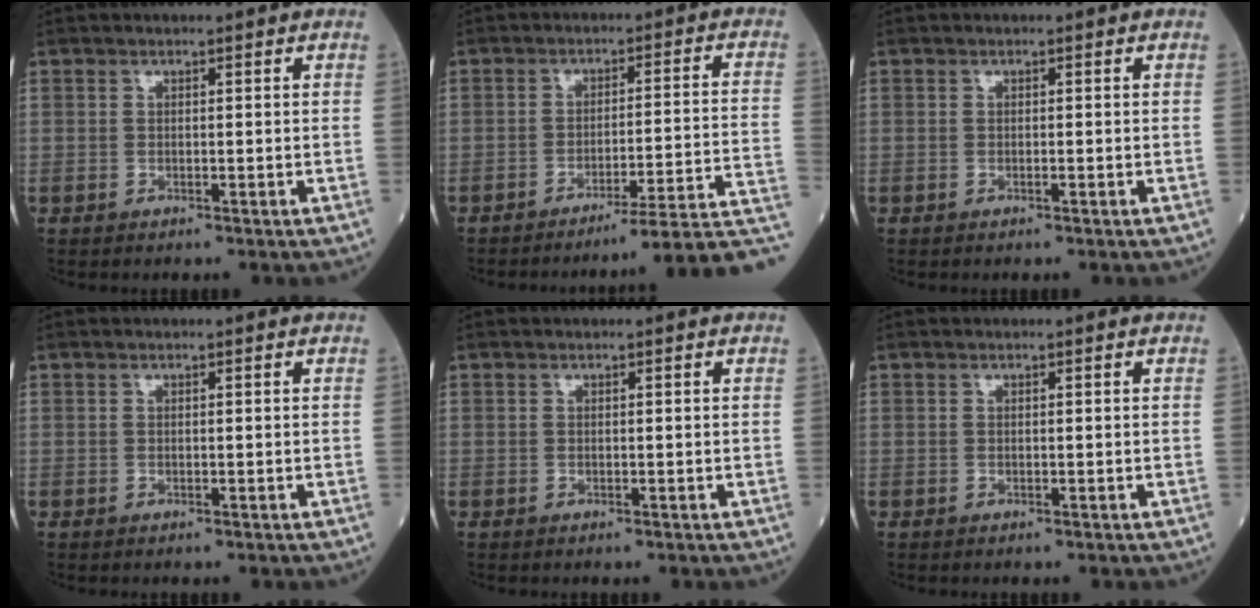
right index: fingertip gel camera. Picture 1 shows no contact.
{"total": 12.3, "force": [-9.9, -2.3, 7.0], "torque": [-0.045, 0.013, -0.129]}
{"total": 0.0}
{"total": 0.0}
{"total": 0.0}
{"total": 0.0}